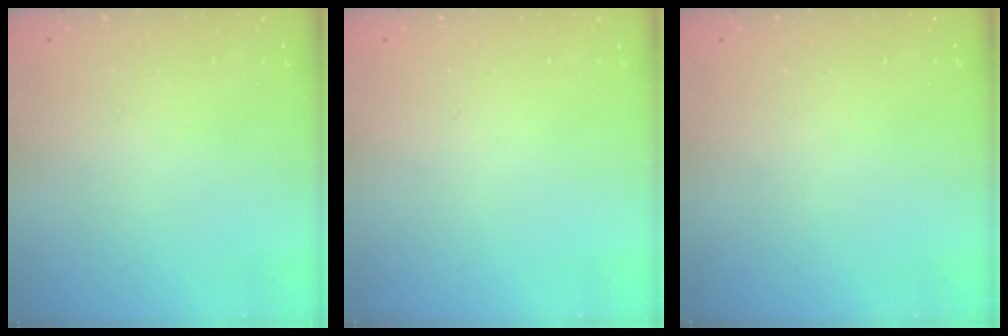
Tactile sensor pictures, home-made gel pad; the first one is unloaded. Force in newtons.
{"total": 0.0}
{"total": 0.0}